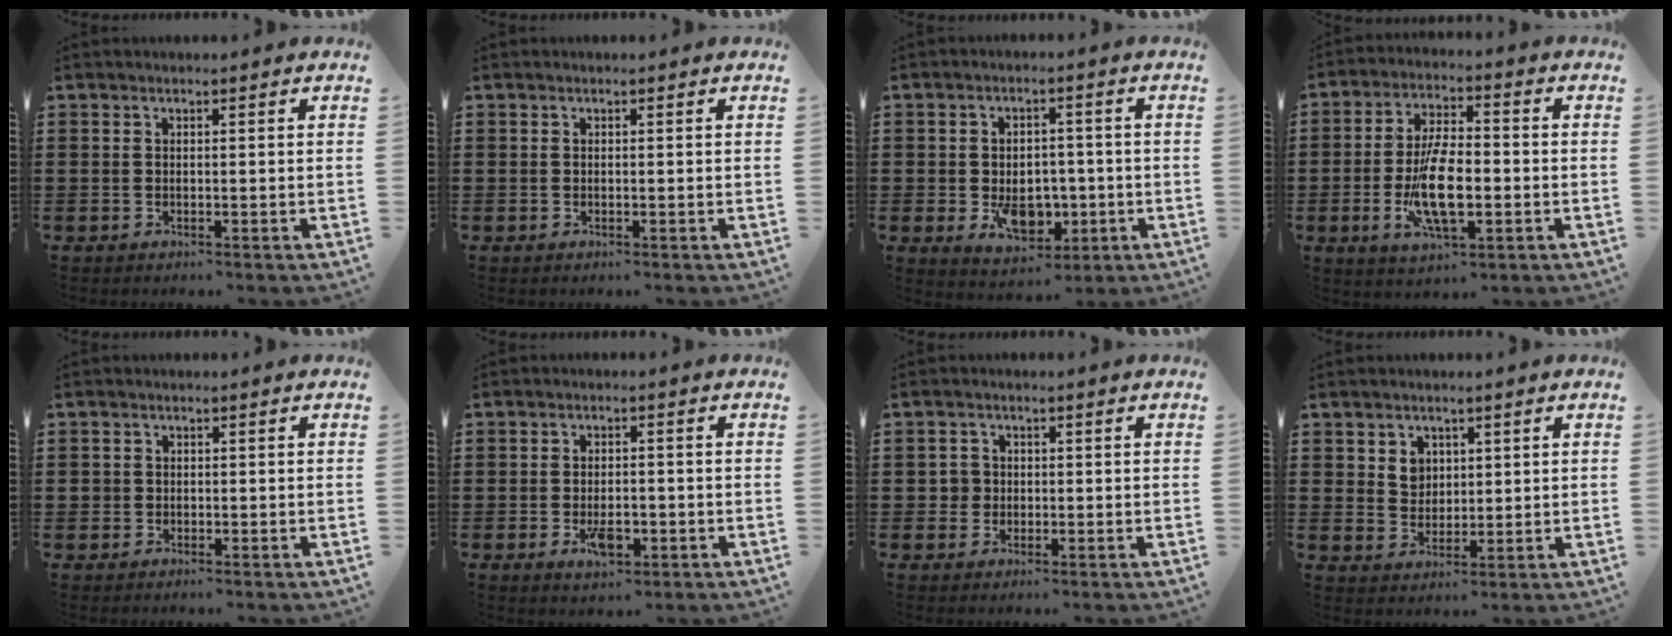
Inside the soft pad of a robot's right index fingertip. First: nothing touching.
{"total": 0.0}
{"total": 7.1, "force": [-1.6, 5.0, 4.8], "torque": [-0.064, 0.003, -0.028]}
{"total": 10.7, "force": [-2.2, 4.1, 9.6], "torque": [-0.198, -0.012, -0.037]}
{"total": 0.9, "force": [-0.2, 0.9, 0.2], "torque": [-0.005, 0.004, -0.006]}
{"total": 4.2, "force": [-1.4, 2.0, 3.5], "torque": [-0.058, -0.005, -0.026]}
{"total": 2.1, "force": [-0.1, 2.0, 0.5], "torque": [-0.018, 0.008, -0.004]}
{"total": 3.5, "force": [1.7, 2.9, 1.1], "torque": [-0.024, 0.006, 0.029]}